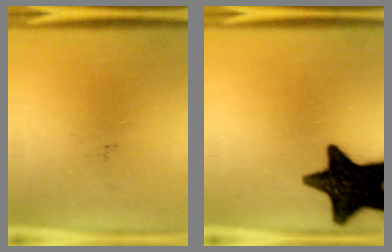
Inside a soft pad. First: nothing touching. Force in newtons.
{"total": 17.8}